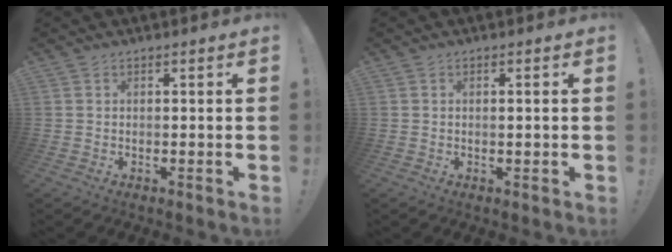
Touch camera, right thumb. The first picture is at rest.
{"total": 1.0, "force": [0.0, -0.2, 1.0], "torque": [-0.012, -0.002, -0.003]}